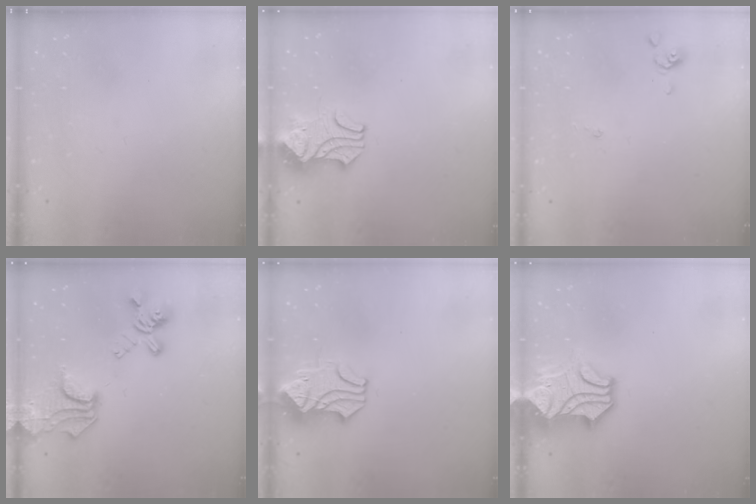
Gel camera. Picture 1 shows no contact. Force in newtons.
{"total": 2.4, "press": 2.2, "slide": 0.9}
{"total": 0.0}
{"total": 8.6, "press": 7.9, "slide": 3.3}
{"total": 1.7, "press": 1.2, "slide": 1.3}
{"total": 7.0, "press": 6.8, "slide": 1.6}